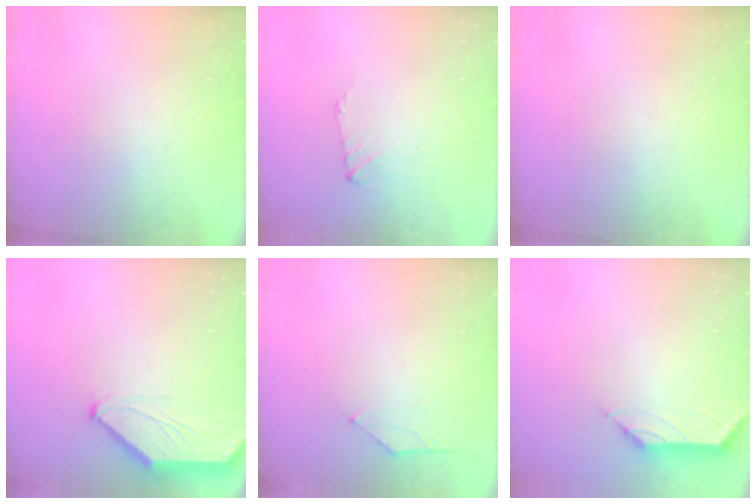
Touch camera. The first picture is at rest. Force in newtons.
{"total": 2.5, "press": 2.4, "slide": 0.6}
{"total": 0.0}
{"total": 0.0}
{"total": 3.8, "press": 3.7, "slide": 0.8}
{"total": 1.5, "press": 1.3, "slide": 0.6}